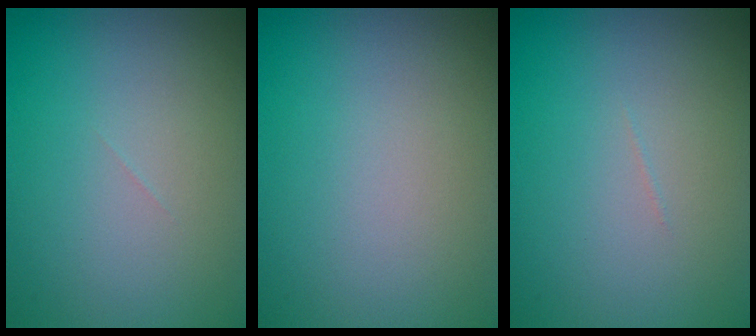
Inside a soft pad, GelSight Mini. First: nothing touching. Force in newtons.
{"total": 0.0}
{"total": 0.0}